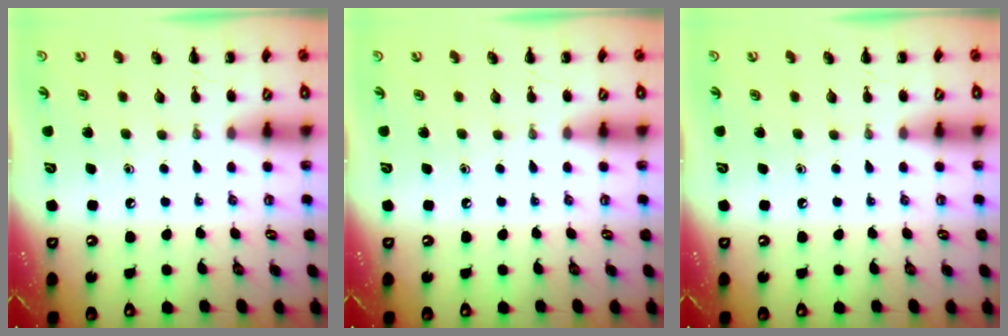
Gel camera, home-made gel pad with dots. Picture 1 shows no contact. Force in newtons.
{"total": 0.0}
{"total": 0.0}